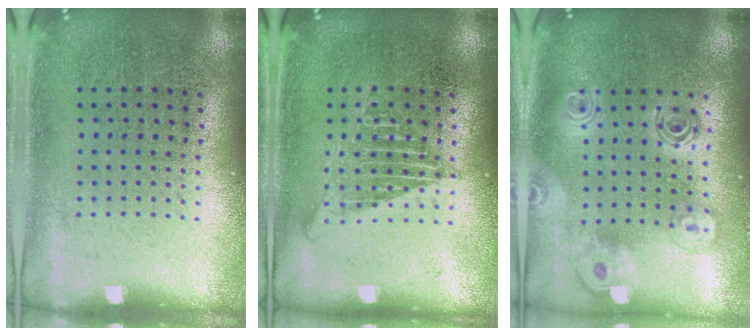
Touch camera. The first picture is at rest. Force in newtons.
{"total": 2.2, "press": 2.2, "slide": 0.2}
{"total": 2.0, "press": 1.7, "slide": 1.1}